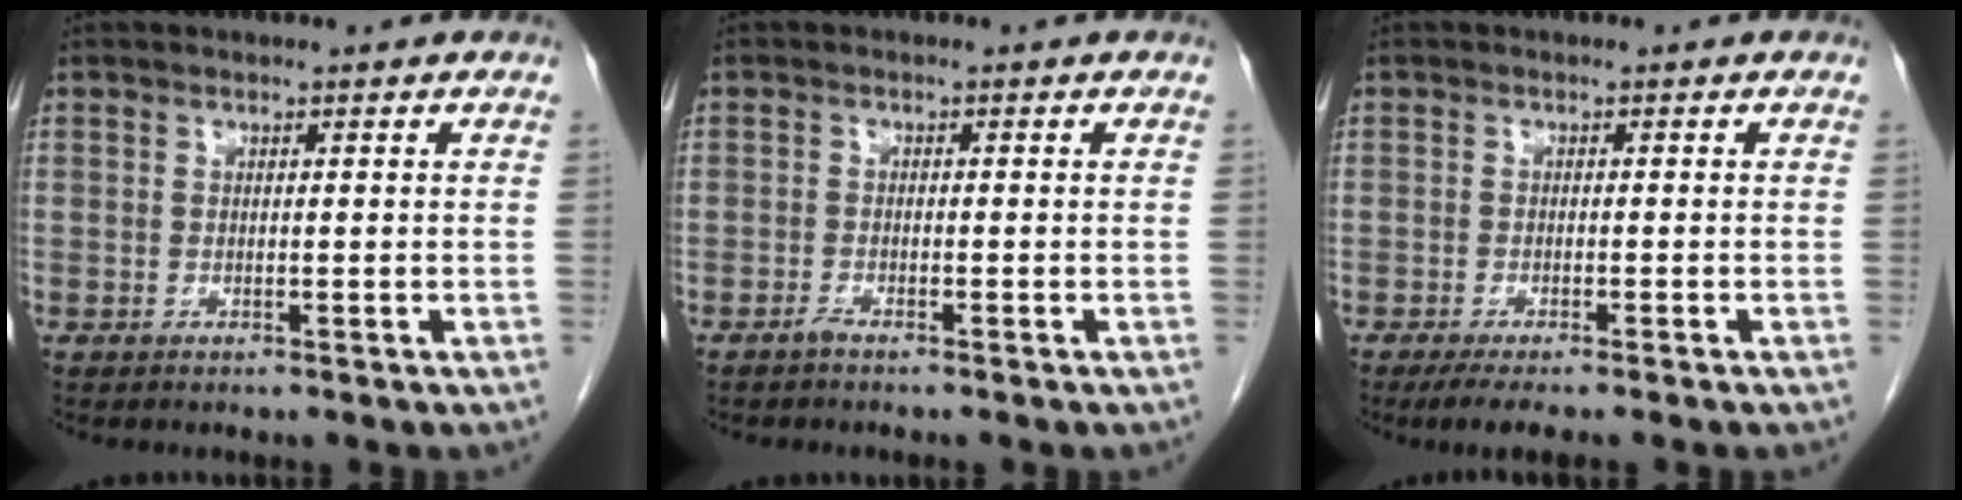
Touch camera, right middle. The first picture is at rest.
{"total": 1.1, "force": [-1.0, -0.1, 0.5], "torque": [-0.013, -0.001, -0.019]}
{"total": 4.1, "force": [-3.1, 0.0, 2.6], "torque": [-0.038, -0.008, -0.049]}